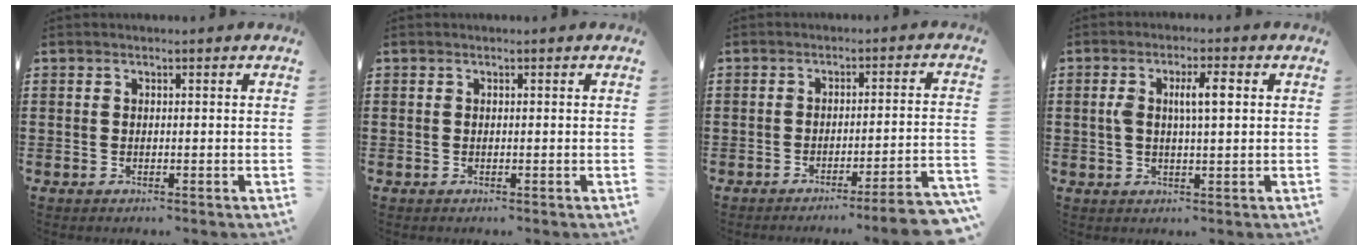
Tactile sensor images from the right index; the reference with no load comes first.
{"total": 0.0}
{"total": 4.6, "force": [-3.9, -0.7, 2.5], "torque": [-0.042, -0.019, -0.076]}
{"total": 5.0, "force": [1.0, 1.4, 4.7], "torque": [-0.094, 0.009, 0.013]}